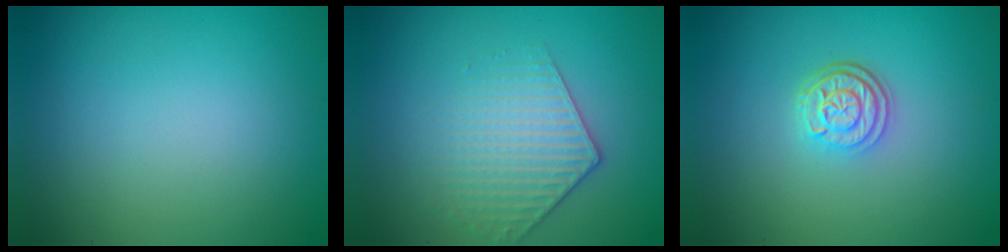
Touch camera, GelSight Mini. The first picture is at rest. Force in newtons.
{"total": 3.1, "press": 3.0, "slide": 1.0}
{"total": 3.1, "press": 2.5, "slide": 1.8}